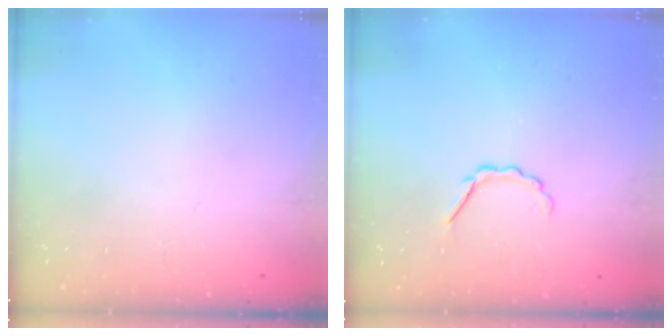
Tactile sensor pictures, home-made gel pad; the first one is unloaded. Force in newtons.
{"total": 3.3, "press": 3.1, "slide": 1.1}